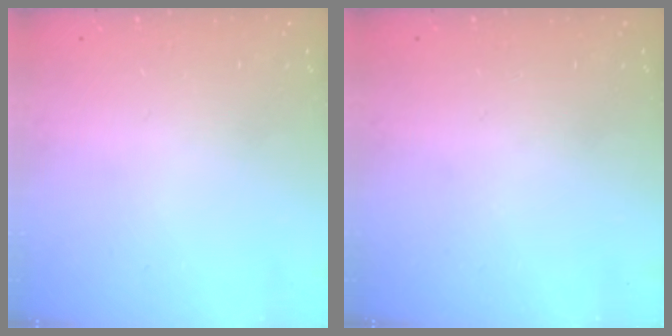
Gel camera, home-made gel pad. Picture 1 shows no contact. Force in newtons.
{"total": 0.0}